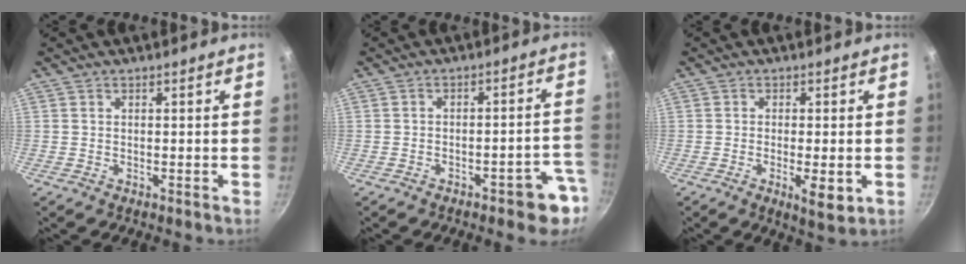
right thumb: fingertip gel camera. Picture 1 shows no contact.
{"total": 8.1, "force": [-4.1, 3.3, 6.1], "torque": [-0.028, 0.043, -0.040]}
{"total": 5.4, "force": [-1.5, 1.5, 5.0], "torque": [-0.085, -0.005, -0.020]}